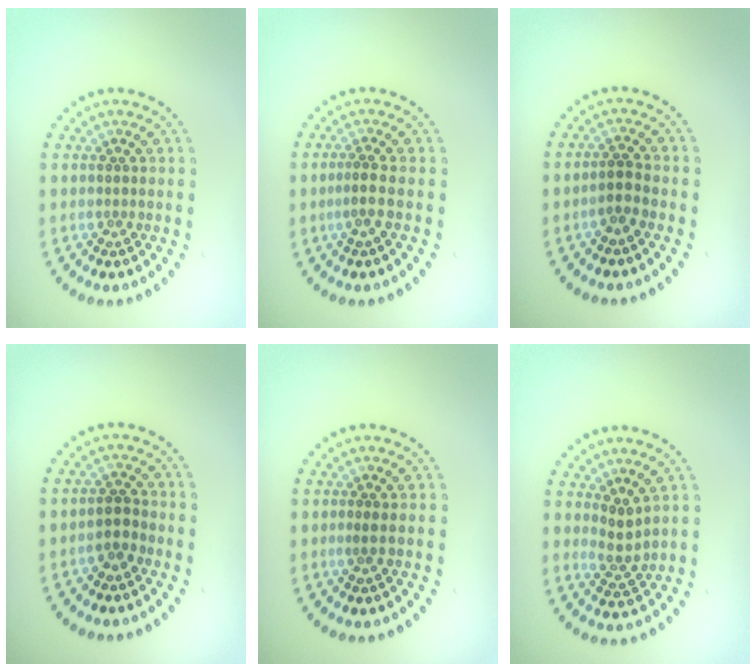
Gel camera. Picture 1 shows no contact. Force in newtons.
{"total": 1.7, "press": 1.3, "slide": 1.1}
{"total": 1.6, "press": 1.3, "slide": 0.9}
{"total": 1.7, "press": 1.5, "slide": 0.8}
{"total": 0.6, "press": 0.3, "slide": 0.5}
{"total": 2.0, "press": 1.6, "slide": 1.2}